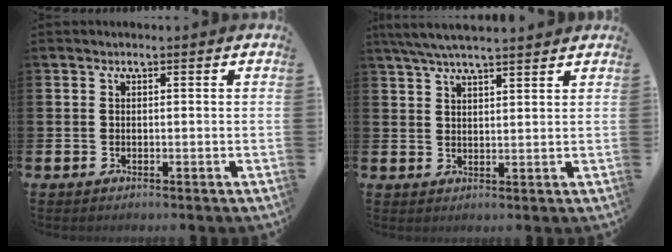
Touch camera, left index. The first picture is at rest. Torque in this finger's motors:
{"motor_torque": [1.01, -1.12, 0.65, 0.16]}